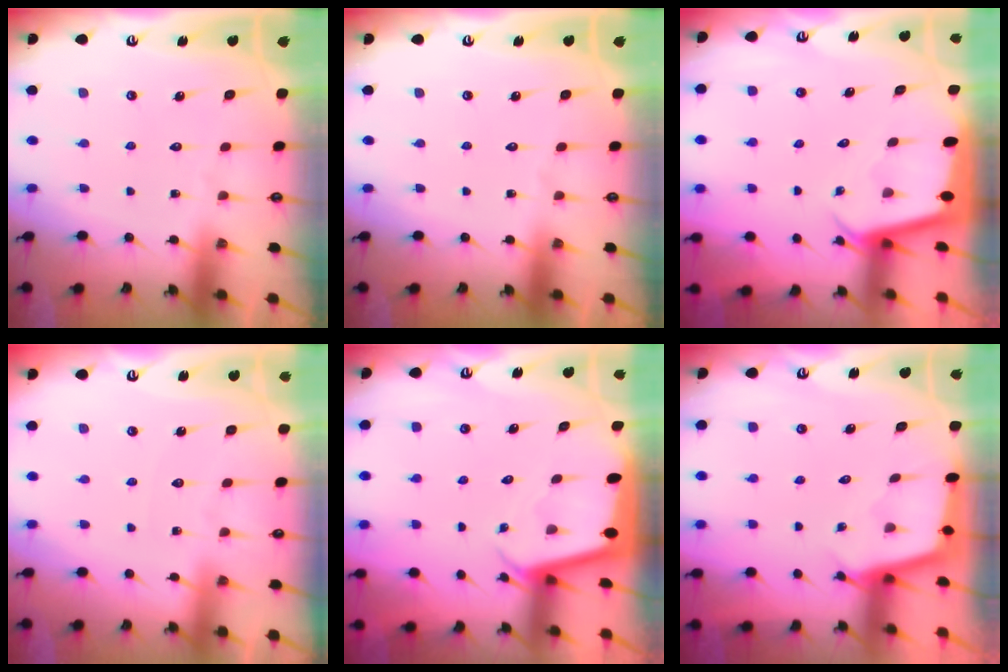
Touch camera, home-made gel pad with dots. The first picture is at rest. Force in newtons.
{"total": 0.0}
{"total": 2.0, "press": 2.0, "slide": 0.0}
{"total": 2.0, "press": 2.0, "slide": 0.3}
{"total": 2.0, "press": 2.0, "slide": 0.1}
{"total": 2.5, "press": 2.5, "slide": 0.1}